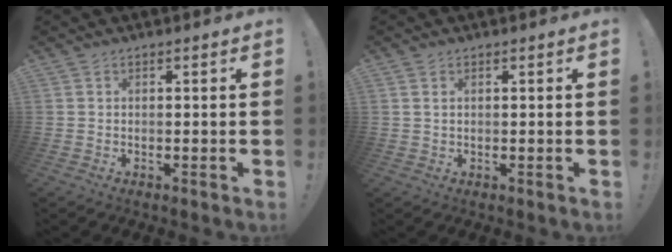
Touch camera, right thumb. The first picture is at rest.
{"total": 1.2, "force": [0.6, 0.6, 0.9], "torque": [-0.022, 0.004, 0.012]}